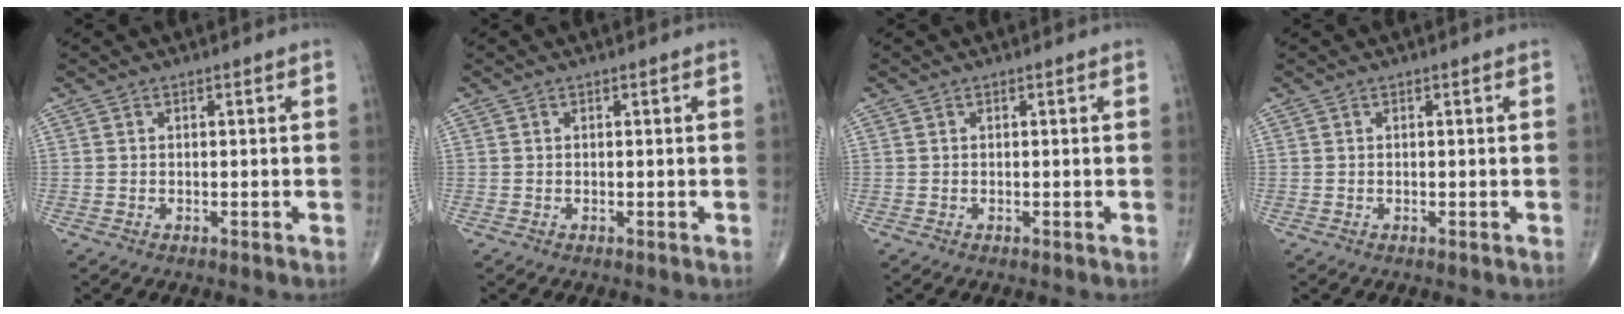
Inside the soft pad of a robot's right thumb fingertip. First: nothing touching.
{"total": 0.0}
{"total": 0.0}
{"total": 0.0}